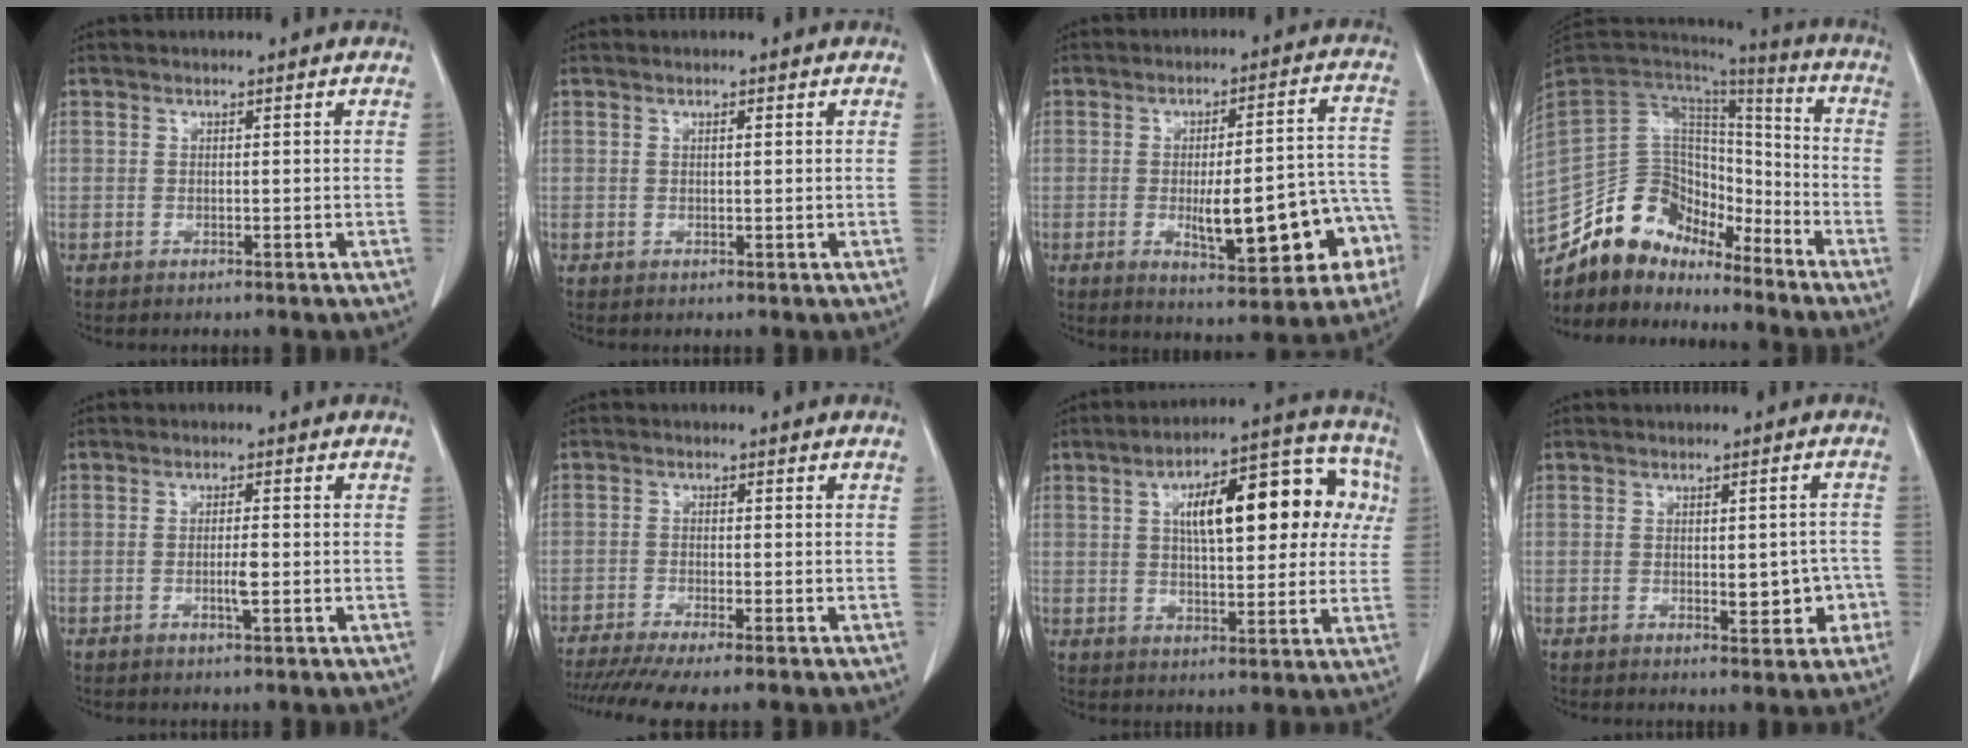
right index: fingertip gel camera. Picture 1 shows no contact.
{"total": 0.6, "force": [0.3, 0.1, 0.5], "torque": [-0.012, 0.001, 0.005]}
{"total": 16.1, "force": [-4.7, 4.0, 14.8], "torque": [-0.160, 0.031, -0.049]}
{"total": 14.6, "force": [-12.2, 7.3, 3.4], "torque": [-0.051, 0.069, -0.220]}
{"total": 2.4, "force": [-0.5, 0.2, 2.3], "torque": [-0.042, -0.001, -0.009]}
{"total": 8.6, "force": [-6.8, 0.1, 5.2], "torque": [-0.077, -0.014, -0.107]}
{"total": 17.3, "force": [4.5, 6.4, 15.4], "torque": [-0.206, 0.048, 0.062]}
{"total": 5.0, "force": [-1.2, 2.4, 4.2], "torque": [-0.043, 0.007, -0.008]}